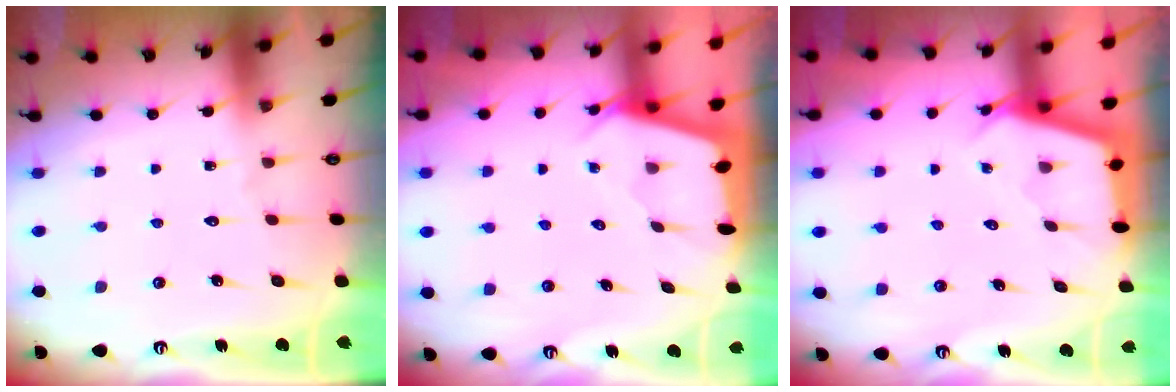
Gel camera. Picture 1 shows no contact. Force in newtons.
{"total": 2.6, "press": 2.5, "slide": 0.3}
{"total": 2.5, "press": 2.5, "slide": 0.3}